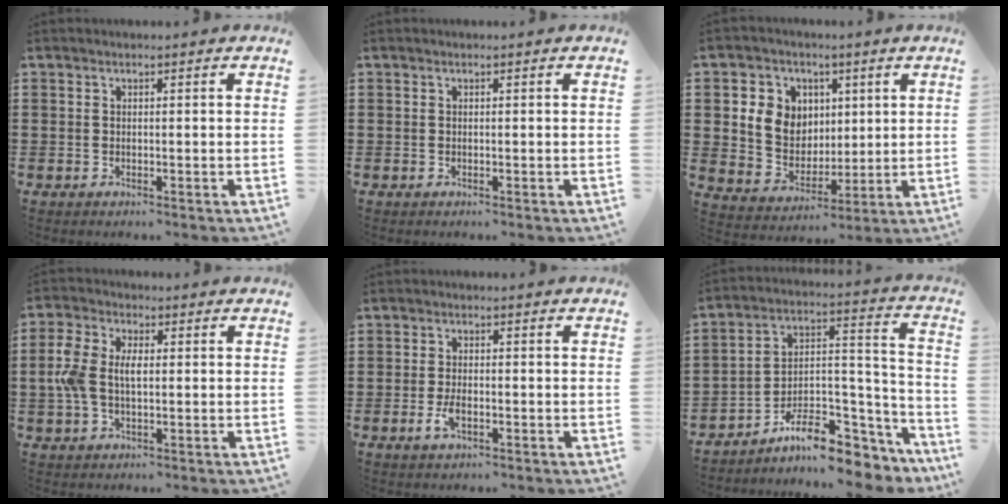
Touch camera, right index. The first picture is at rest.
{"total": 0.0}
{"total": 7.7, "force": [2.2, 7.1, 2.0], "torque": [-0.066, 0.014, 0.044]}
{"total": 6.0, "force": [0.0, 3.4, 4.9], "torque": [-0.125, 0.002, -0.011]}
{"total": 2.8, "force": [-1.0, 1.1, 2.4], "torque": [-0.057, -0.006, -0.022]}
{"total": 9.6, "force": [-7.6, 3.8, 4.4], "torque": [-0.072, 0.019, -0.140]}